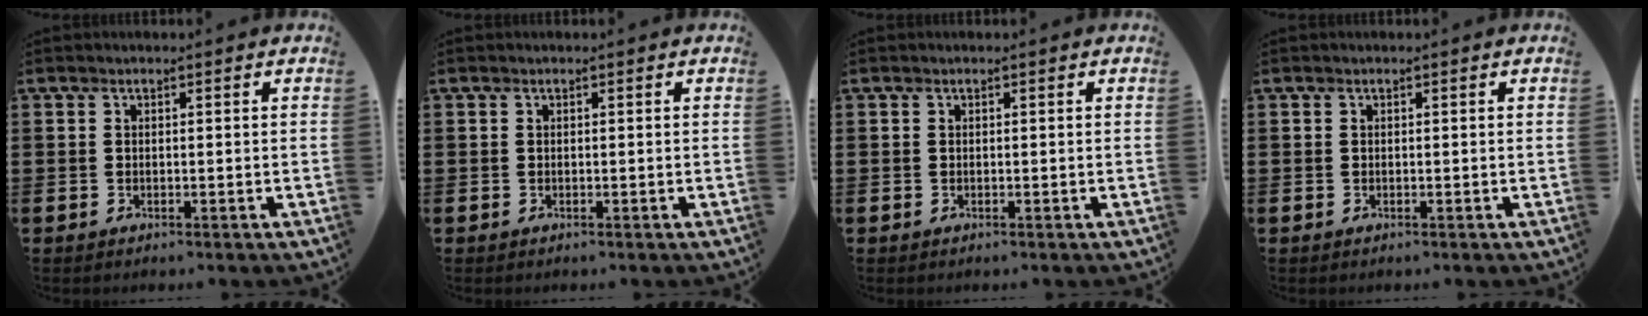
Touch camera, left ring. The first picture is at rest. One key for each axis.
{"total": 0.0}
{"total": 0.0}
{"total": 0.0}